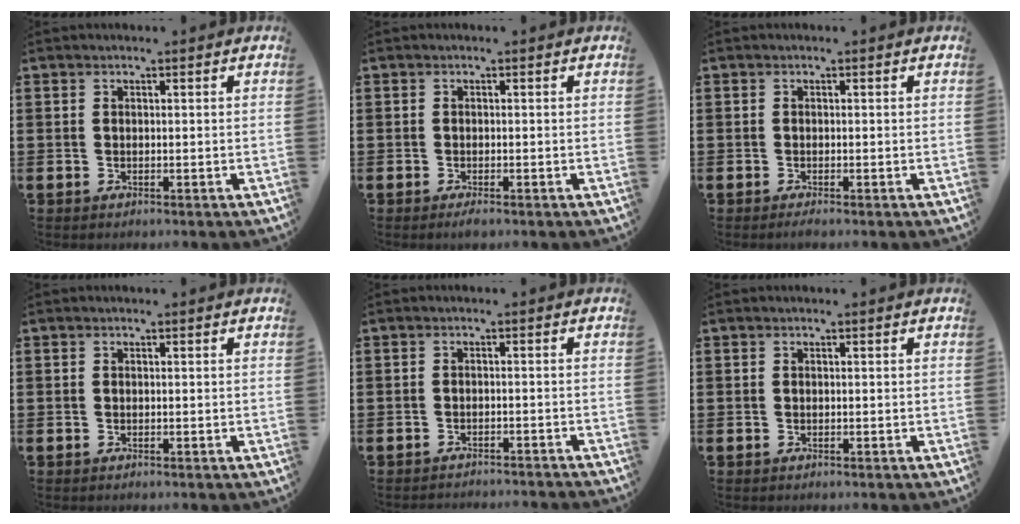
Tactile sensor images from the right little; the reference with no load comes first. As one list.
[{"total": 0.8, "force": [-0.4, 0.1, 0.6], "torque": [-0.012, -0.001, -0.008]}, {"total": 0.5, "force": [-0.3, 0.0, 0.4], "torque": [-0.007, -0.003, -0.005]}, {"total": 0.0}, {"total": 0.9, "force": [-0.9, -0.1, -0.1], "torque": [-0.002, 0.005, -0.019]}, {"total": 0.0}]